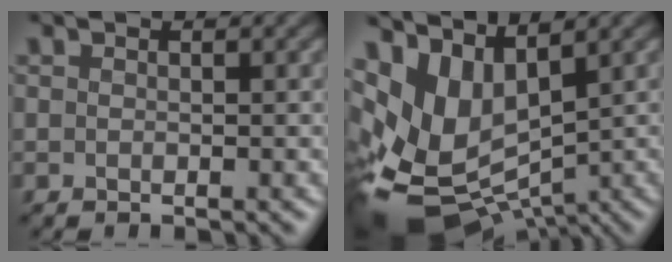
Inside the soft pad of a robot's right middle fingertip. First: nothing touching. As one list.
[{"total": 9.5, "force": [1.4, 6.1, 7.1], "torque": [-0.159, -0.010, 0.048]}]